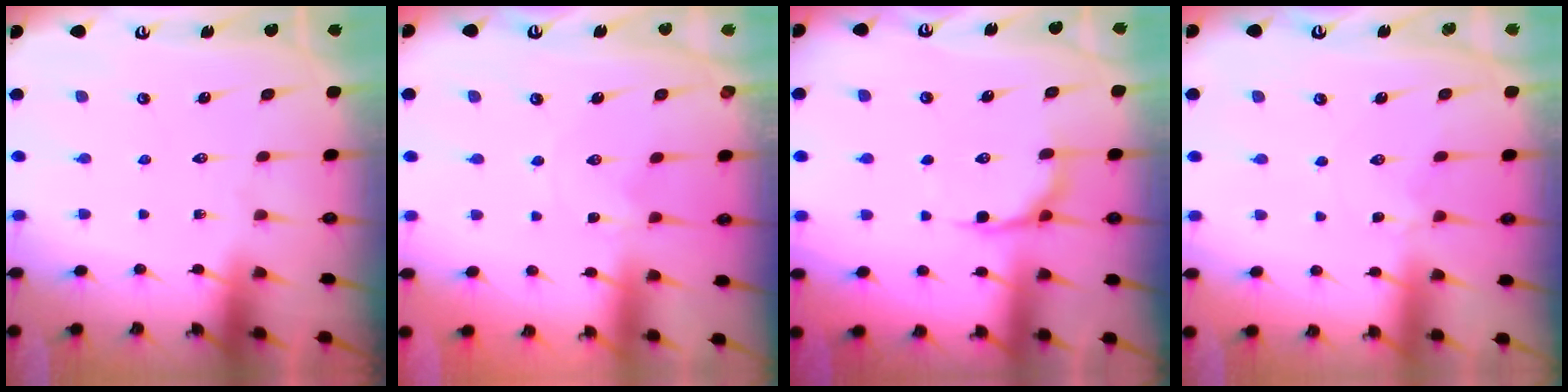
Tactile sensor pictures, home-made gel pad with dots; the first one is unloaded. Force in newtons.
{"total": 0.0}
{"total": 5.4, "press": 4.7, "slide": 2.5}
{"total": 3.5, "press": 3.4, "slide": 0.5}